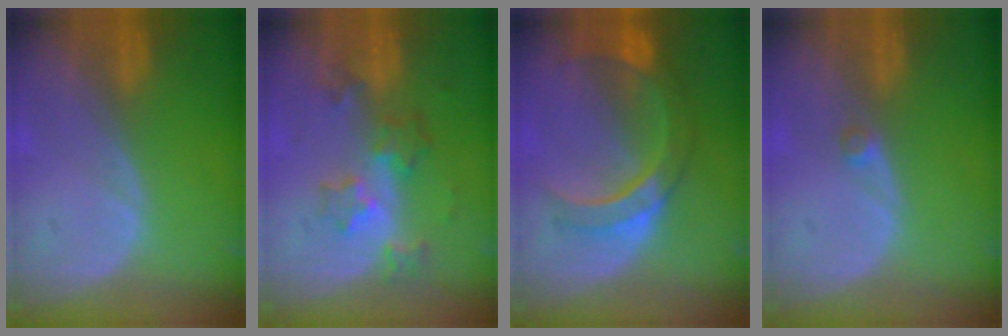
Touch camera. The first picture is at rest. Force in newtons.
{"total": 5.9, "press": 5.4, "slide": 2.5}
{"total": 8.8, "press": 8.0, "slide": 3.7}
{"total": 1.1, "press": 1.0, "slide": 0.6}